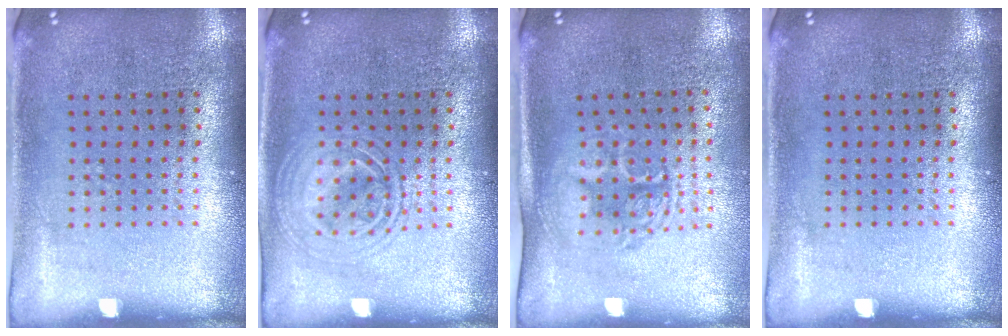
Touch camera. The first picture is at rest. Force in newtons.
{"total": 2.6, "press": 2.6, "slide": 0.3}
{"total": 1.7, "press": 1.4, "slide": 1.0}
{"total": 0.0}